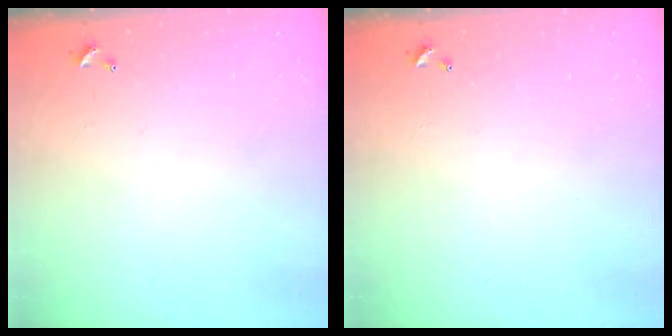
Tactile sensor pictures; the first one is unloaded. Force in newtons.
{"total": 0.0}